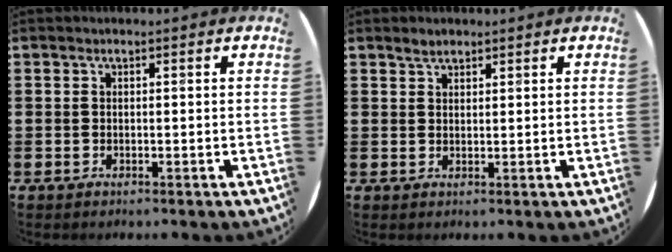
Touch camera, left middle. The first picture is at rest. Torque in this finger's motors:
{"motor_torque": [0.05, -0.04, 0.01, 0.00]}